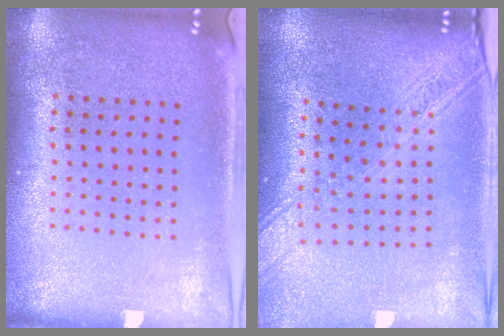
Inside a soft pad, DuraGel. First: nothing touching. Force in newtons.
{"total": 2.2, "press": 1.8, "slide": 1.3}